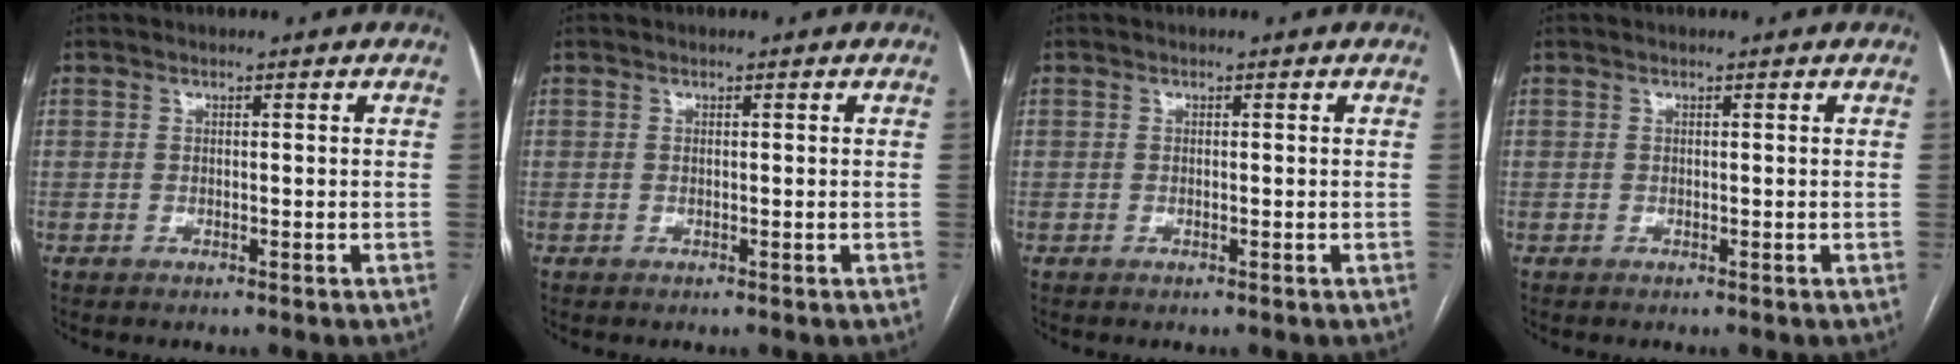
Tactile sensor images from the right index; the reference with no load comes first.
{"total": 0.0}
{"total": 0.0}
{"total": 0.0}